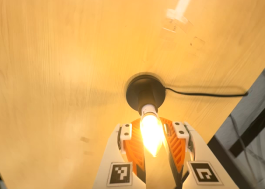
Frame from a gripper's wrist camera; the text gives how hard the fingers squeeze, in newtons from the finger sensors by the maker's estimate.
{"total": 12.3, "left": 10.9, "right": 13.7}